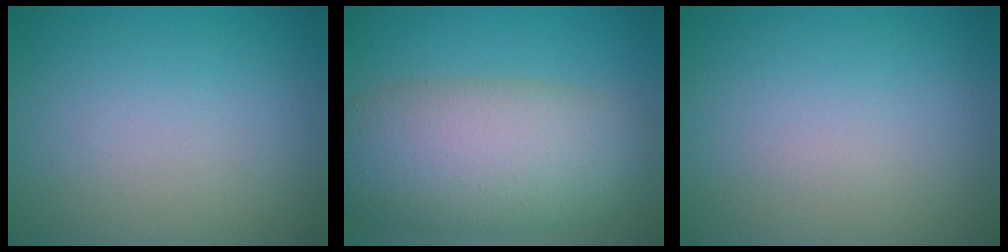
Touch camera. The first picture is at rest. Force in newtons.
{"total": 10.0, "press": 10.0, "slide": 0.6}
{"total": 0.0}